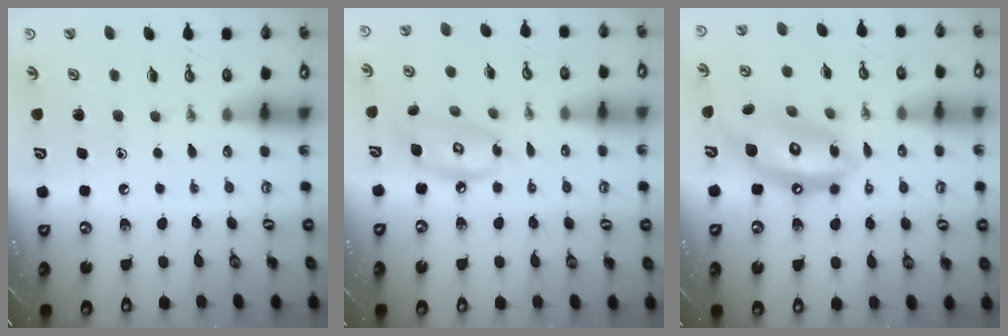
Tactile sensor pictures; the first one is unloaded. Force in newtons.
{"total": 9.8, "press": 9.7, "slide": 1.0}
{"total": 14.1, "press": 14.1, "slide": 1.4}